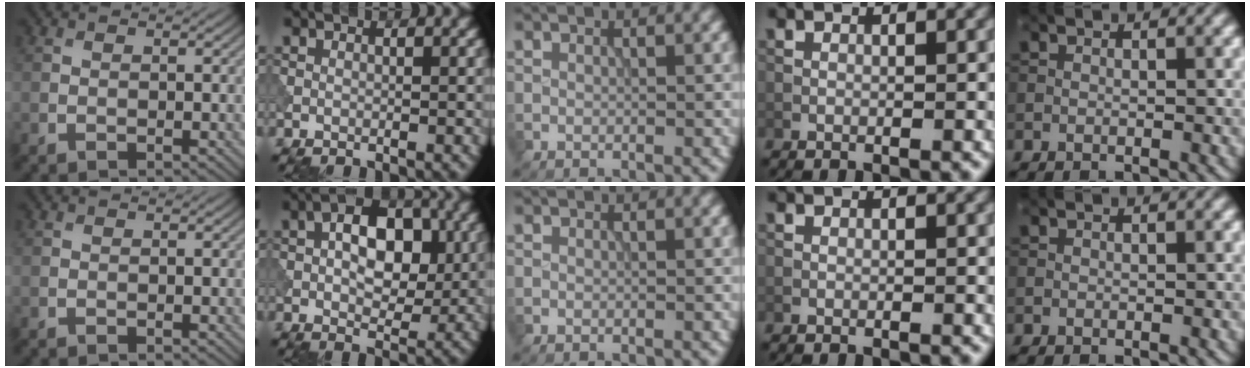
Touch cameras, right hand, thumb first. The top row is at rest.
{"index": {"total": 6.9, "force": [1.0, 4.1, 5.4], "torque": [-0.072, 0.006, 0.009]}}